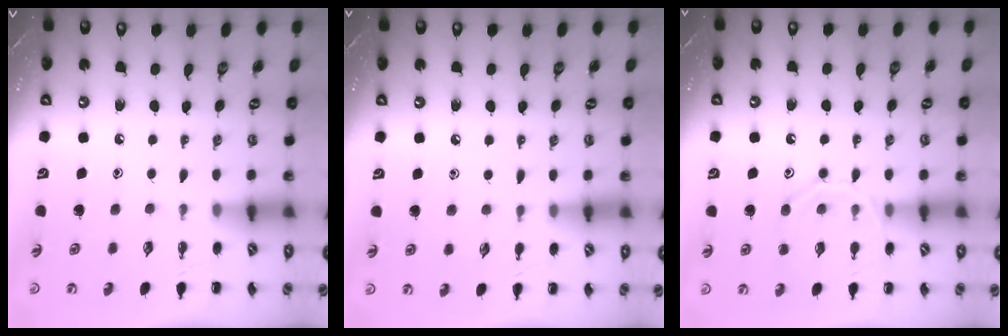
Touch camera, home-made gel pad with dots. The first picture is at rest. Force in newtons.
{"total": 4.9, "press": 4.5, "slide": 1.7}
{"total": 11.6, "press": 11.5, "slide": 1.4}